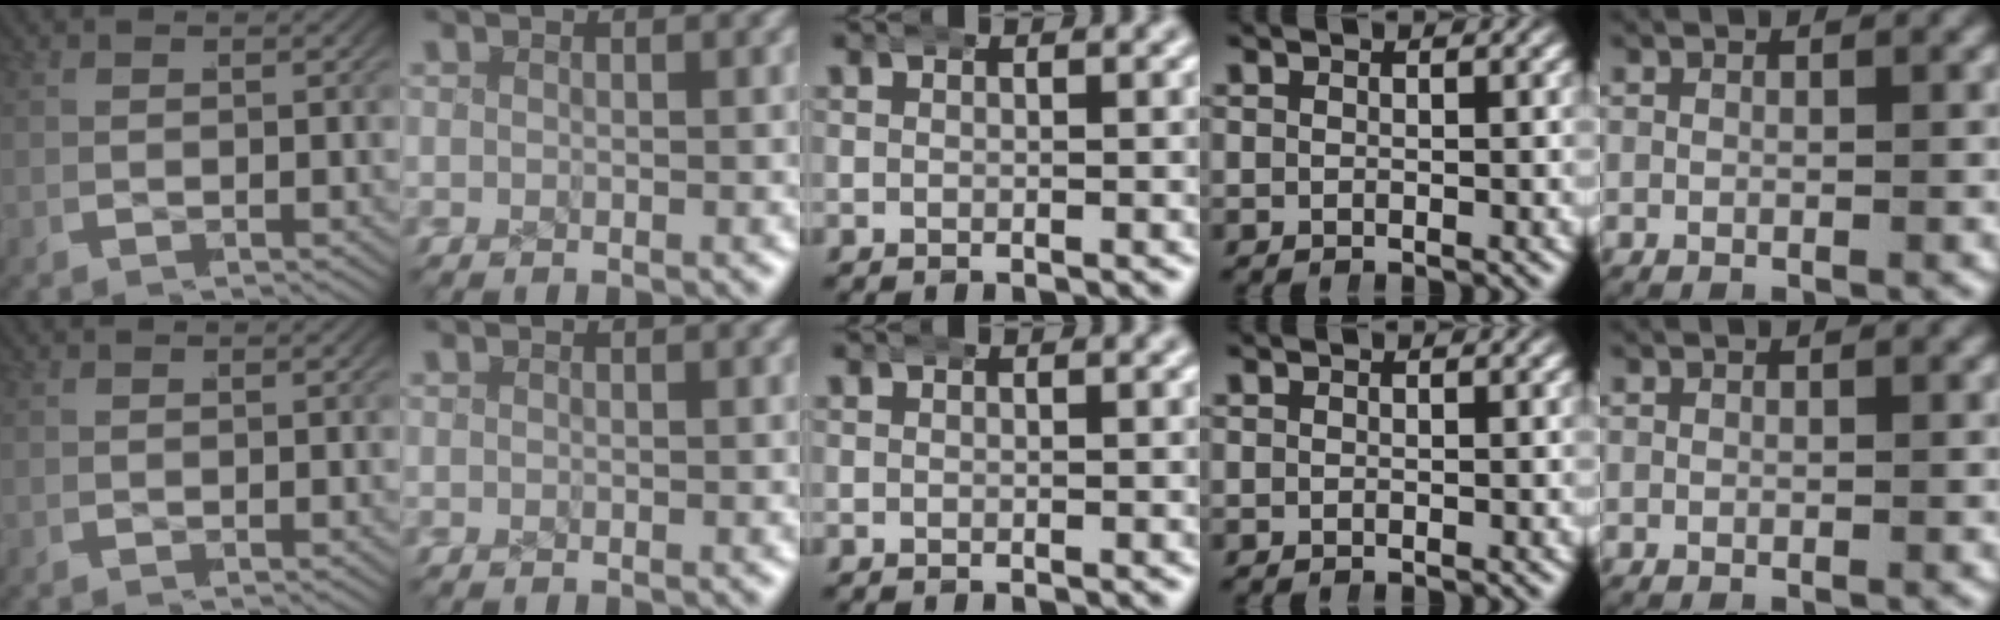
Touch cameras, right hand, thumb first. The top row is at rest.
{}